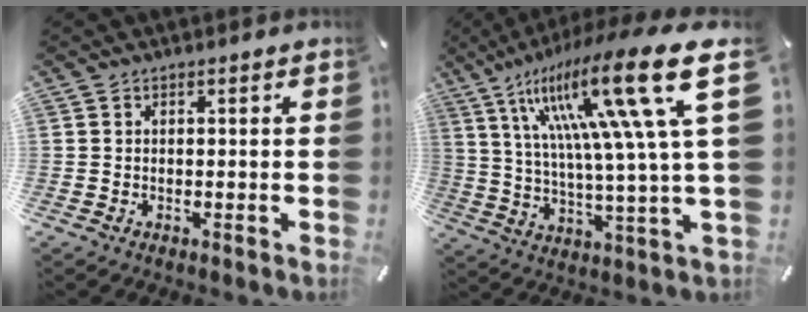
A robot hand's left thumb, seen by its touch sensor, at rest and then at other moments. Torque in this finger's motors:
{"motor_torque": [2.88, 2.12, 1.53, -1.24, 0.89]}